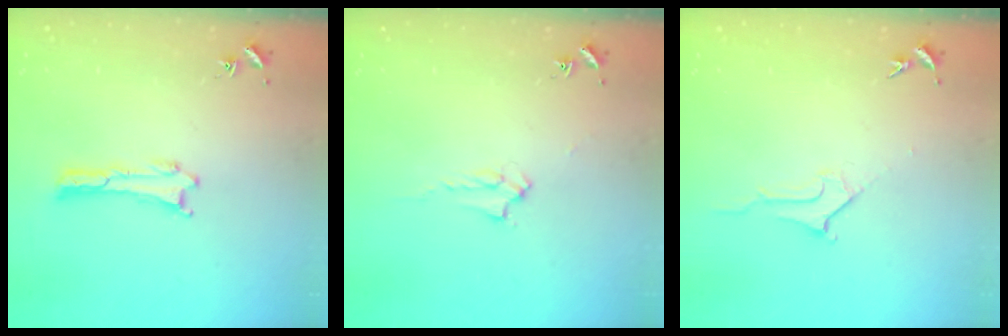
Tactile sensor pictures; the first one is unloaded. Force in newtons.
{"total": 2.0, "press": 2.0, "slide": 0.2}
{"total": 2.8, "press": 2.8, "slide": 0.4}